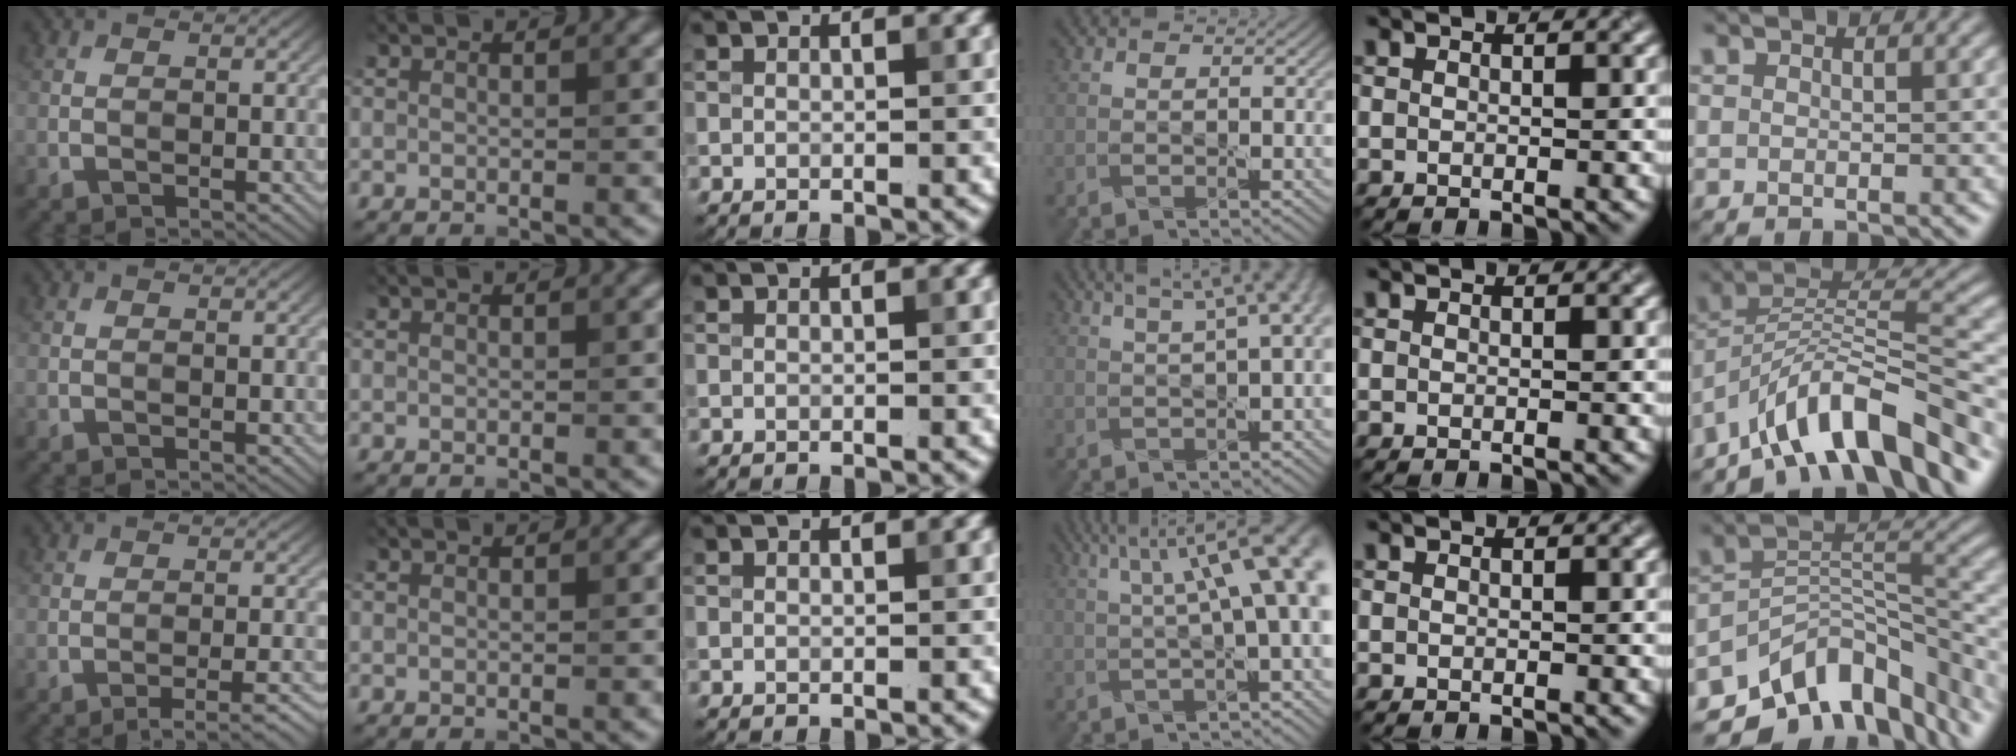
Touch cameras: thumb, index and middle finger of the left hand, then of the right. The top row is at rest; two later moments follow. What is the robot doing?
{"motion": "pour", "object": "sugar"}